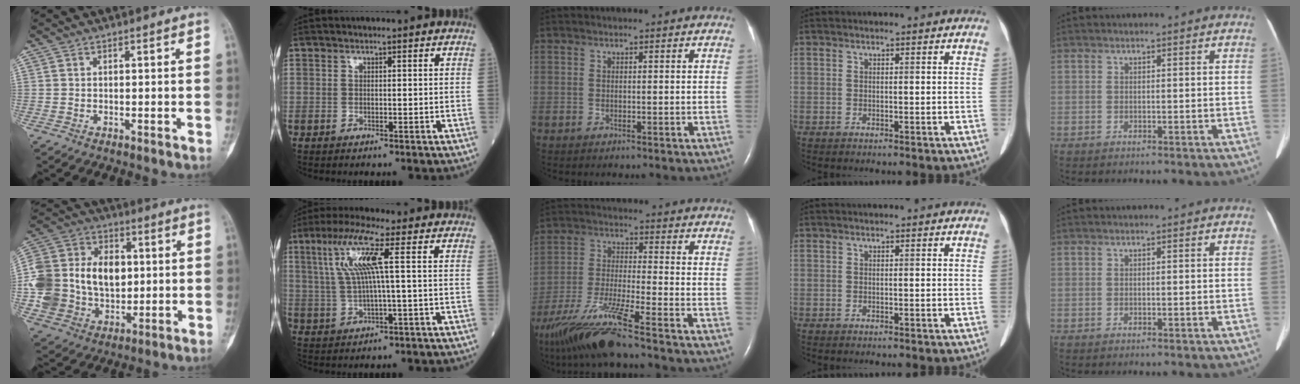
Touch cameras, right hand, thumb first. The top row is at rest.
{"thumb": {"total": 23.0, "force": [0.5, 17.4, 15.1], "torque": [-0.292, 0.024, 0.024]}, "index": {"total": 8.1, "force": [2.3, -0.4, 7.8], "torque": [-0.162, 0.018, 0.049]}, "middle": {"total": 13.4, "force": [-10.2, -0.6, 8.5], "torque": [-0.174, -0.030, -0.189]}}